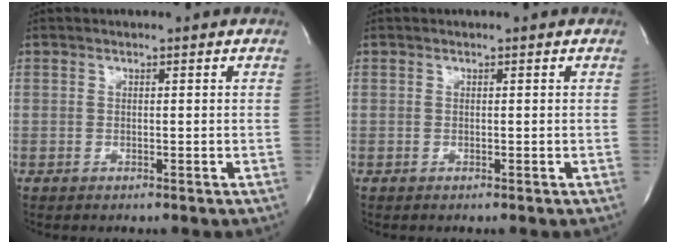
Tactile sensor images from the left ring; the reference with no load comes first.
{"total": 0.0}